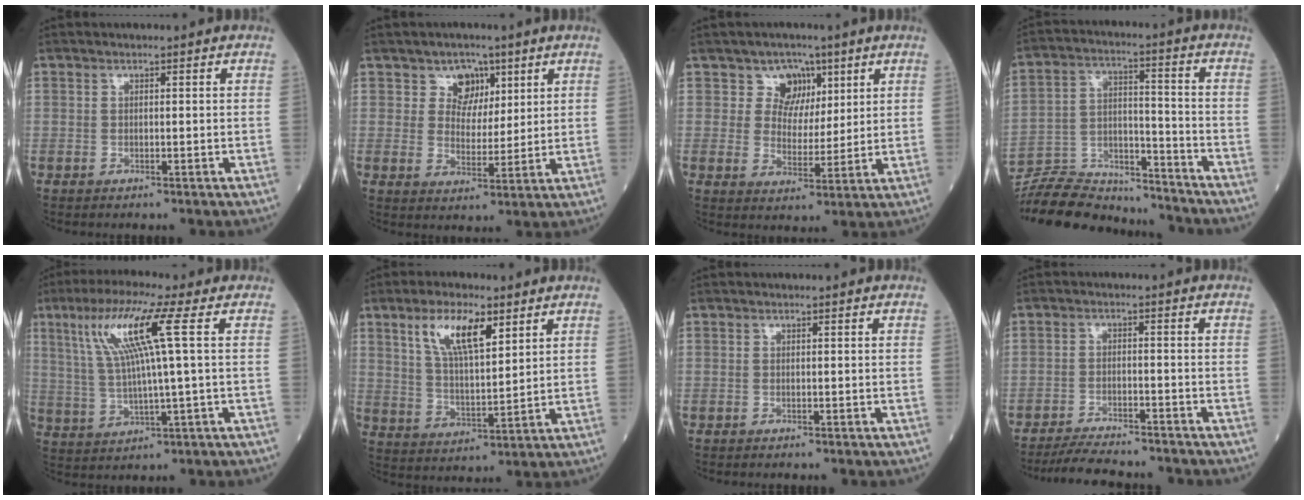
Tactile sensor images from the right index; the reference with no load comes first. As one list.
[{"total": 5.2, "force": [3.0, 3.9, 1.5], "torque": [-0.019, 0.003, 0.054]}, {"total": 5.7, "force": [3.3, 4.6, 1.0], "torque": [-0.010, 0.007, 0.059]}, {"total": 16.1, "force": [-15.7, 2.3, 2.7], "torque": [-0.054, 0.024, -0.261]}, {"total": 11.2, "force": [3.9, -0.6, 10.5], "torque": [-0.213, 0.017, 0.080]}, {"total": 9.7, "force": [5.2, 2.8, 7.6], "torque": [-0.151, 0.006, 0.104]}, {"total": 0.0}, {"total": 9.2, "force": [-8.5, 0.9, 3.2], "torque": [-0.051, -0.010, -0.132]}]